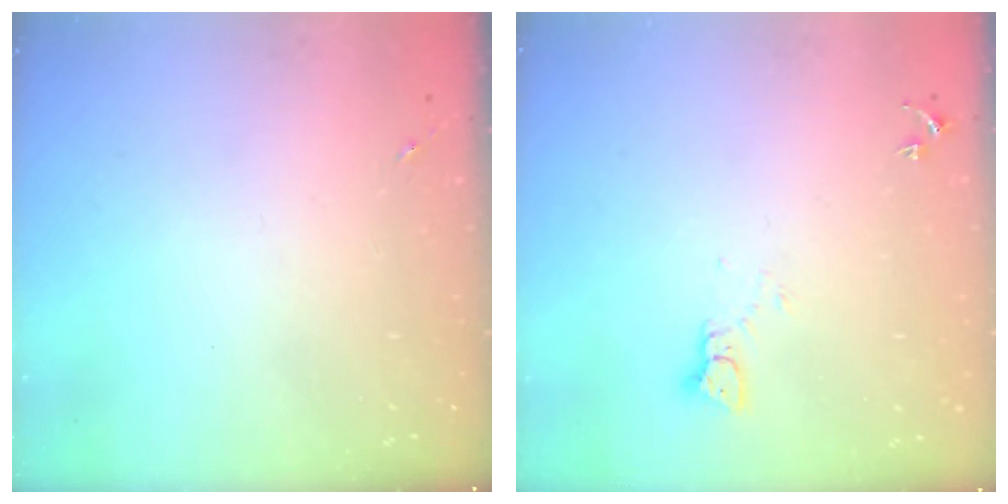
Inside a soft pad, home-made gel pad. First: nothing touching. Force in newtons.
{"total": 3.2, "press": 3.2, "slide": 0.4}